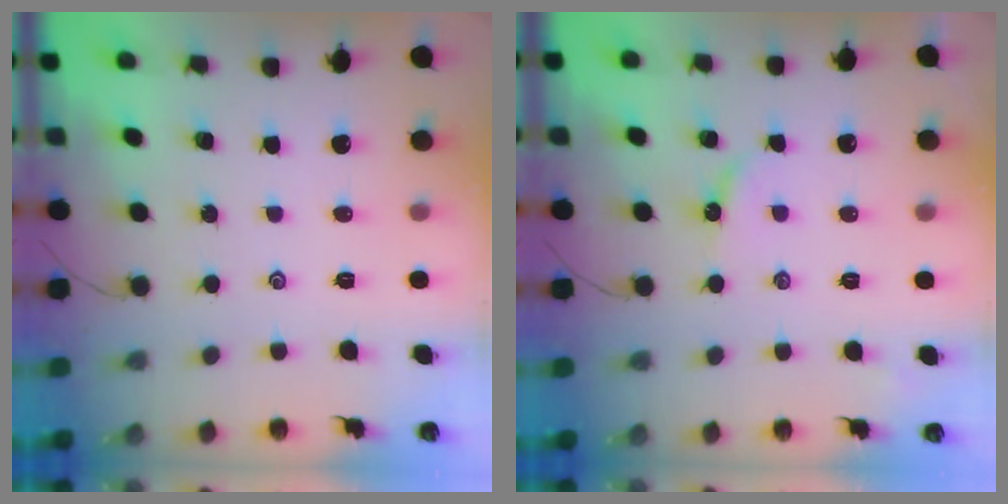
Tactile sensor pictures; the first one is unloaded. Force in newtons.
{"total": 5.6, "press": 5.6, "slide": 0.6}